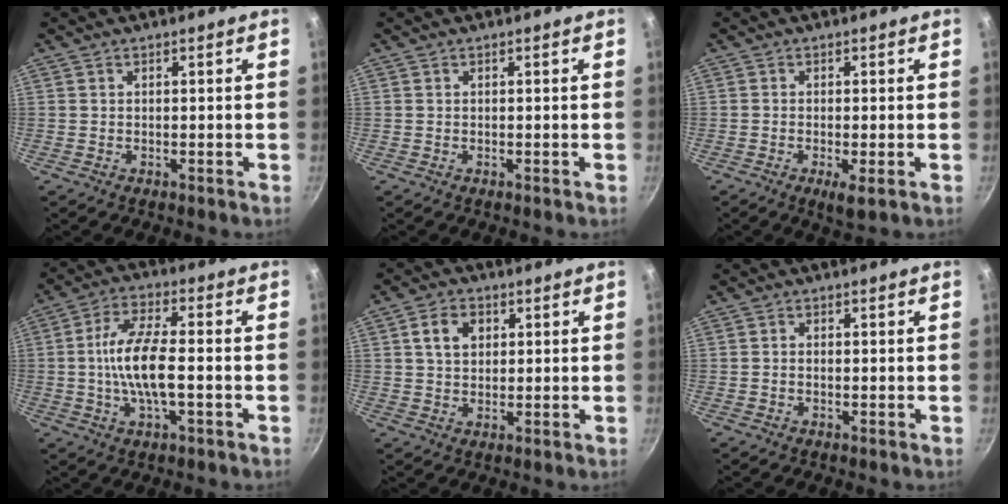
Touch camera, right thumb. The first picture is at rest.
{"total": 0.0}
{"total": 3.2, "force": [-1.2, 0.7, 2.9], "torque": [-0.053, -0.006, -0.019]}
{"total": 11.2, "force": [-1.5, 4.2, 10.3], "torque": [-0.194, 0.024, -0.039]}
{"total": 6.0, "force": [1.8, 4.4, 3.6], "torque": [-0.046, 0.004, 0.028]}
{"total": 0.9, "force": [-0.2, 0.6, 0.6], "torque": [-0.012, 0.004, -0.005]}